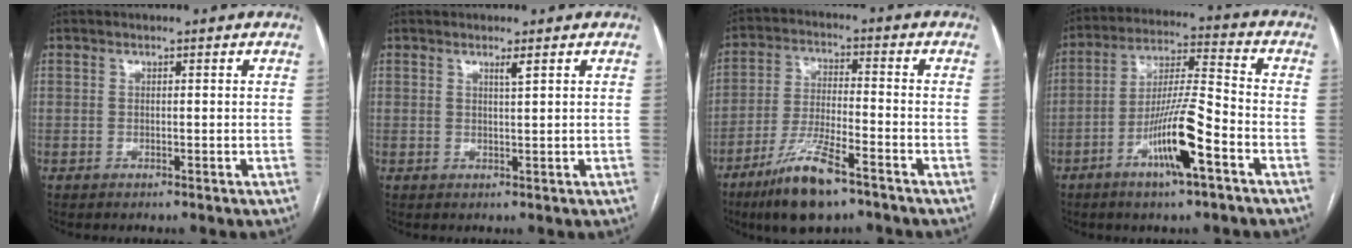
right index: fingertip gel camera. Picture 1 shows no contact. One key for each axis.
{"total": 1.3, "fx": 0.8, "fy": -0.2, "fz": 1.0, "tx": -0.022, "ty": -0.006, "tz": 0.015}
{"total": 11.4, "fx": -7.5, "fy": 2.1, "fz": 8.4, "tx": -0.170, "ty": -0.022, "tz": -0.135}
{"total": 12.0, "fx": -5.5, "fy": 0.8, "fz": 10.7, "tx": -0.201, "ty": -0.002, "tz": -0.101}